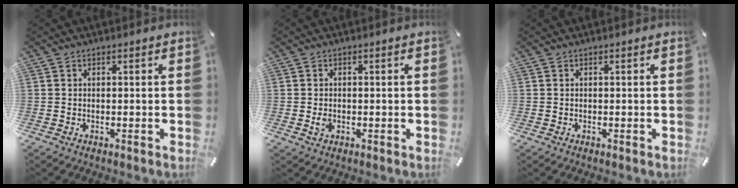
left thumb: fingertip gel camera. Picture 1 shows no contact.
{"total": 1.6, "force": [-0.4, 1.2, 1.0], "torque": [-0.019, 0.003, -0.007]}
{"total": 0.0}